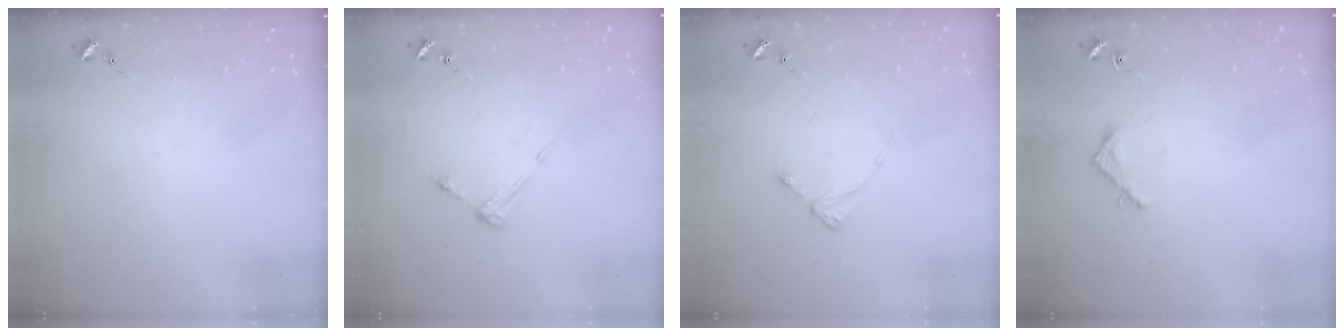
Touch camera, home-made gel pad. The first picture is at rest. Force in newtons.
{"total": 5.0, "press": 4.9, "slide": 0.4}
{"total": 2.4, "press": 2.4, "slide": 0.3}
{"total": 3.3, "press": 3.3, "slide": 0.3}